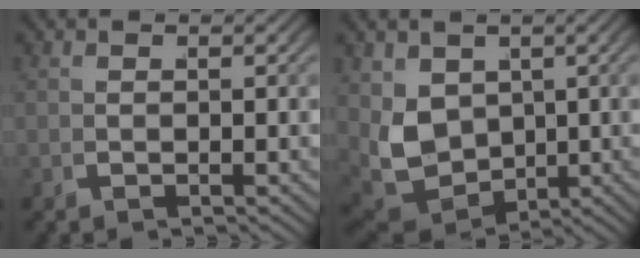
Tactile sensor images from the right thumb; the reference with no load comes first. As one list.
[{"total": 8.3, "force": [-0.4, 6.4, 5.3], "torque": [-0.152, -0.055, 0.020]}]